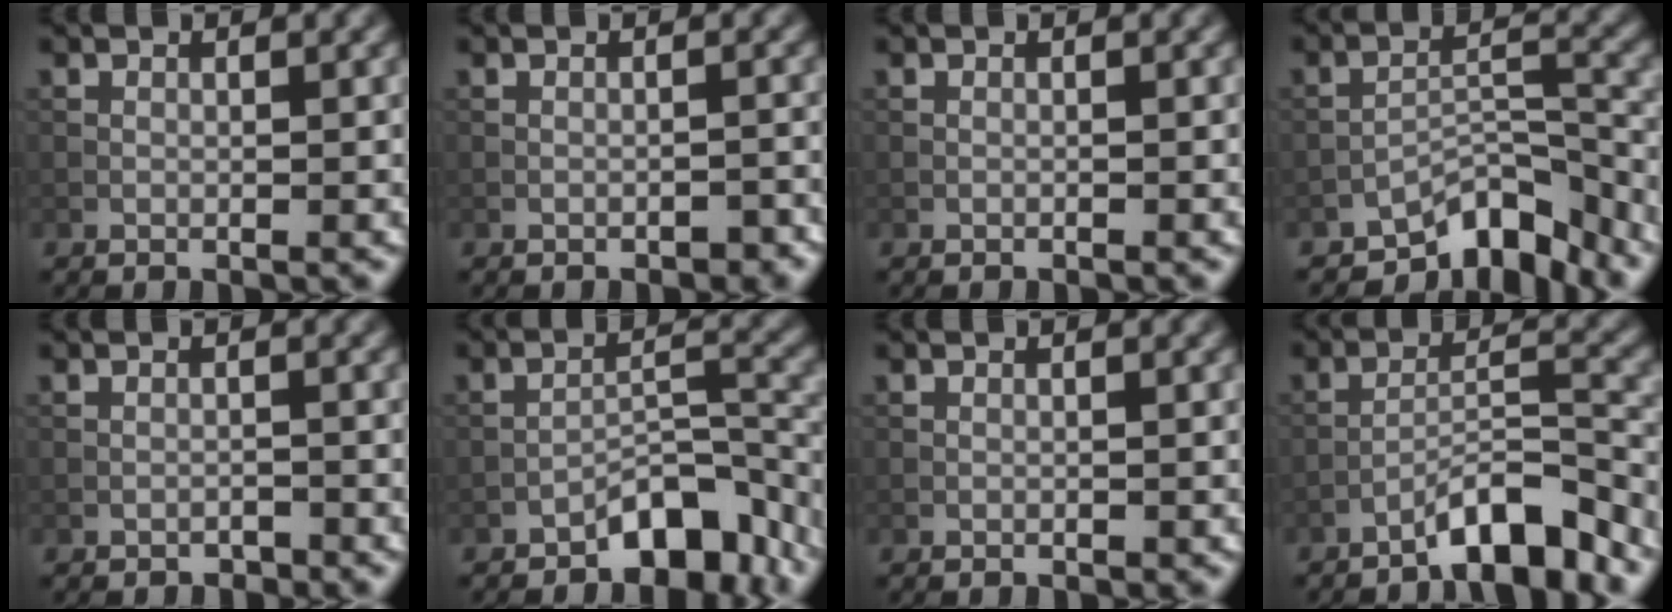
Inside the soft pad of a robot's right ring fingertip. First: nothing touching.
{"total": 1.0, "force": [-0.8, 0.4, 0.5], "torque": [-0.008, 0.003, -0.011]}
{"total": 0.0}
{"total": 6.7, "force": [-5.6, 2.3, 3.0], "torque": [-0.026, 0.004, -0.097]}
{"total": 0.8, "force": [-0.7, 0.3, 0.1], "torque": [0.000, 0.001, -0.012]}
{"total": 5.8, "force": [-4.2, 2.1, 3.5], "torque": [-0.041, 0.013, -0.068]}
{"total": 0.0}
{"total": 5.6, "force": [-4.4, 0.8, 3.4], "torque": [-0.053, 0.013, -0.078]}